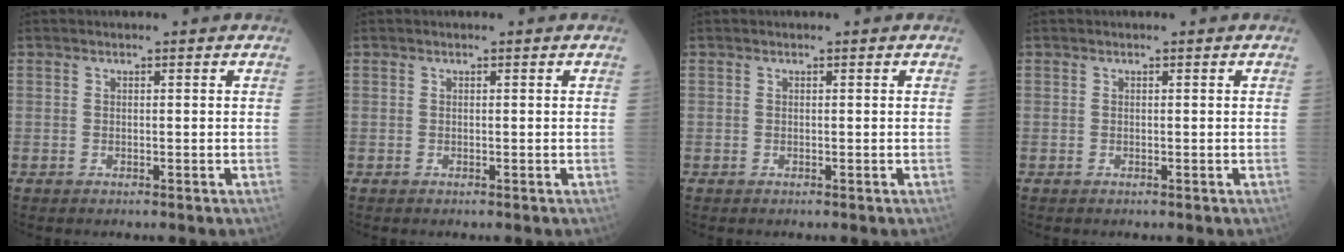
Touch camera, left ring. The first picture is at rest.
{"total": 0.0}
{"total": 0.0}
{"total": 0.0}